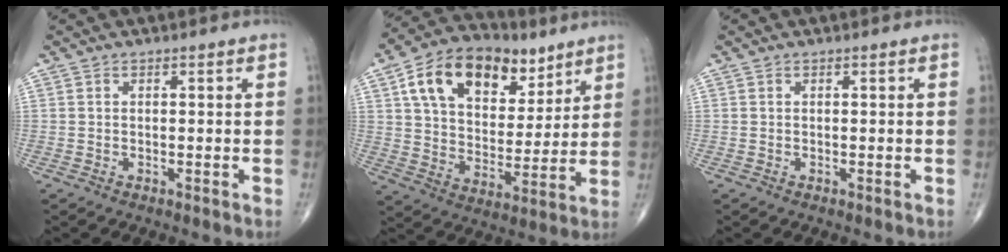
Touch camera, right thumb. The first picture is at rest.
{"total": 20.2, "force": [10.0, 12.6, 12.2], "torque": [-0.169, -0.018, 0.167]}
{"total": 0.0}